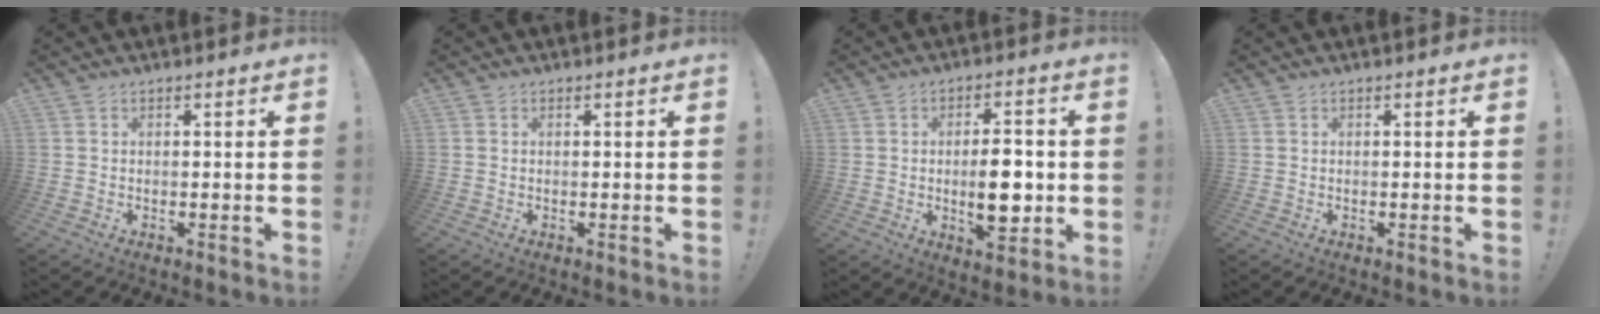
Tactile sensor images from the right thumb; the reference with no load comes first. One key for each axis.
{"total": 0.0}
{"total": 10.3, "fx": -1.5, "fy": 5.9, "fz": 8.4, "tx": -0.131, "ty": 0.008, "tz": -0.024}
{"total": 0.0}